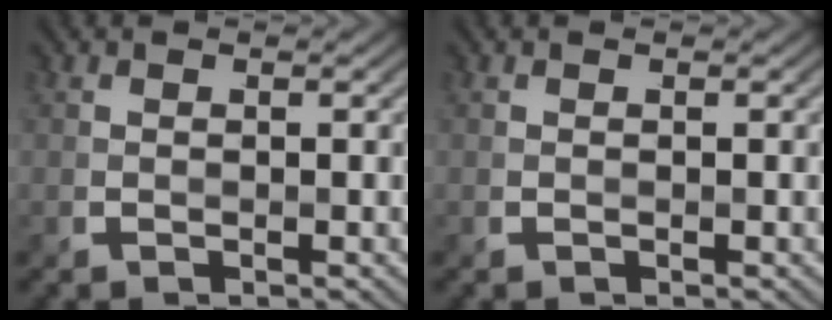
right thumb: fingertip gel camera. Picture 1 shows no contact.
{"total": 0.0}